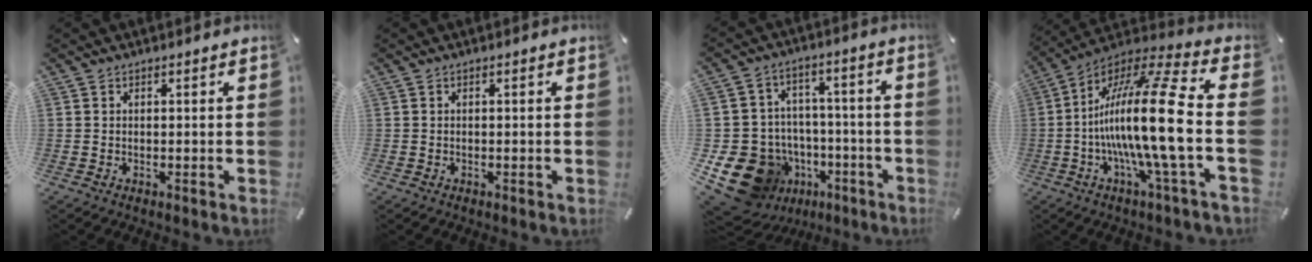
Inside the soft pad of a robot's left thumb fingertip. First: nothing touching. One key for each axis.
{"total": 0.0}
{"total": 17.9, "fx": -7.7, "fy": 14.3, "fz": 7.5, "tx": -0.137, "ty": 0.039, "tz": -0.095}
{"total": 22.4, "fx": -2.4, "fy": 2.6, "fz": 22.1, "tx": -0.455, "ty": -0.011, "tz": -0.054}